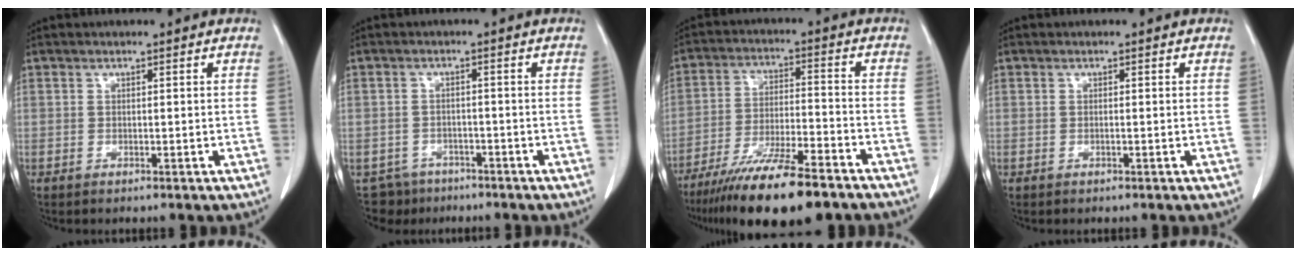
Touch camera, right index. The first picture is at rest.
{"total": 4.8, "force": [-3.5, 3.3, -0.5], "torque": [0.015, 0.006, -0.056]}
{"total": 16.9, "force": [-12.8, 2.3, 10.8], "torque": [-0.176, -0.031, -0.215]}
{"total": 0.0}